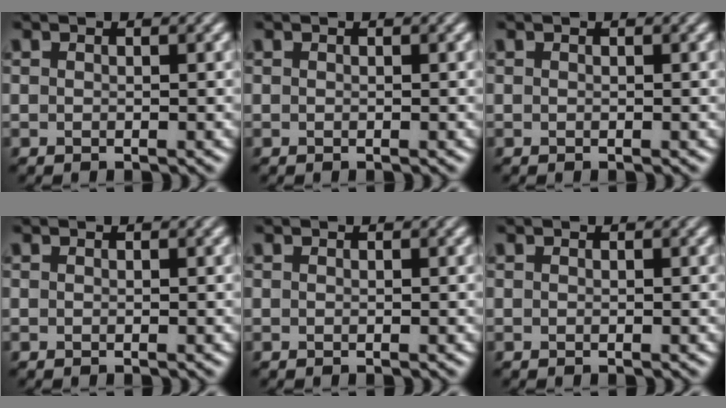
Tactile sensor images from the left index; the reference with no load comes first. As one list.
[{"total": 0.0}, {"total": 0.0}, {"total": 0.0}, {"total": 0.0}, {"total": 0.0}]